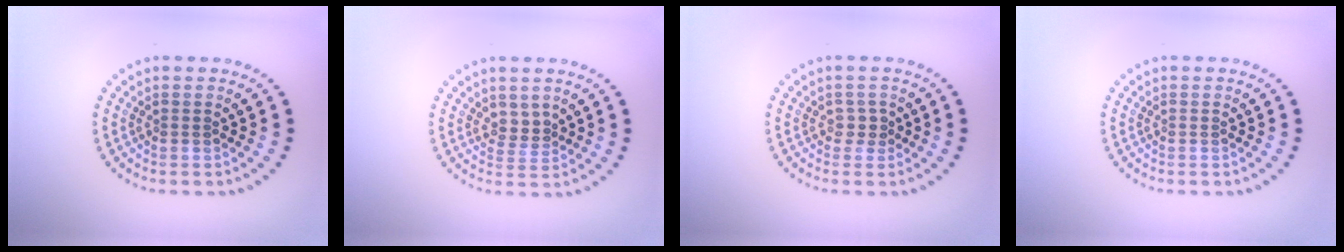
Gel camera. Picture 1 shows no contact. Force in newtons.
{"total": 1.6, "press": 1.2, "slide": 1.1}
{"total": 1.2, "press": 0.9, "slide": 0.7}
{"total": 0.0}